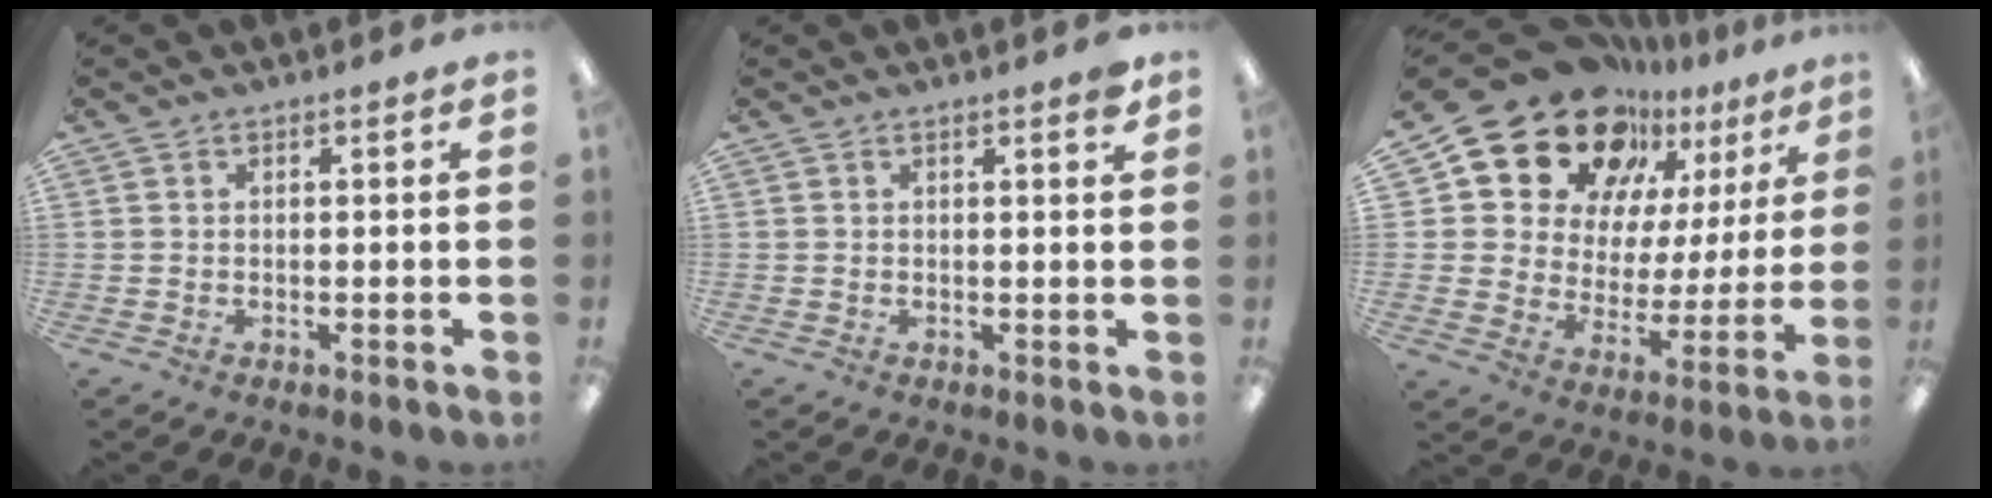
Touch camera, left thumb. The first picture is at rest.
{"total": 1.7, "force": [1.4, 0.2, 1.1], "torque": [-0.015, -0.003, 0.022]}
{"total": 19.8, "force": [15.1, 11.1, 6.3], "torque": [-0.128, -0.110, 0.279]}